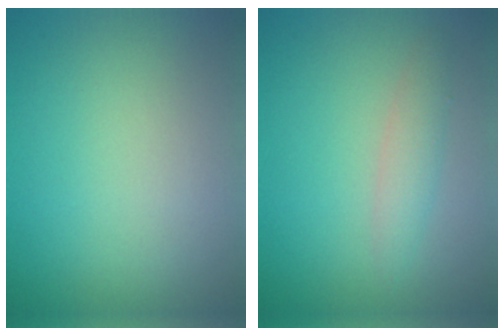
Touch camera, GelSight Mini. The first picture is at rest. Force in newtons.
{"total": 1.9, "press": 1.9, "slide": 0.1}